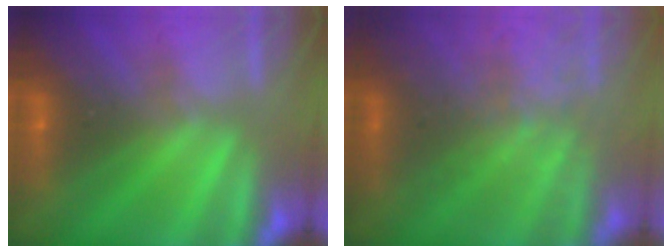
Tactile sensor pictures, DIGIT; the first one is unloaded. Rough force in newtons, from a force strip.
{"total": 9.0}